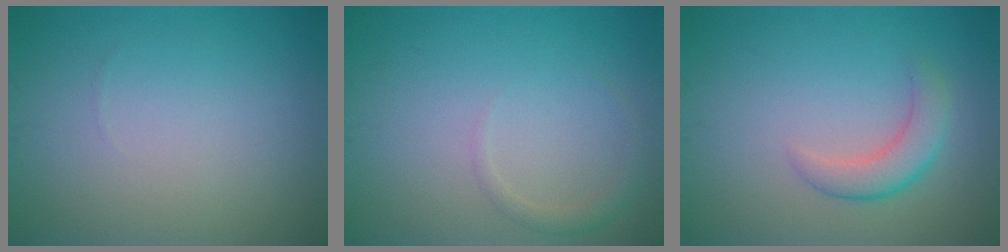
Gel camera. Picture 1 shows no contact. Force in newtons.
{"total": 1.3, "press": 1.3, "slide": 0.1}
{"total": 2.8, "press": 2.8, "slide": 0.2}